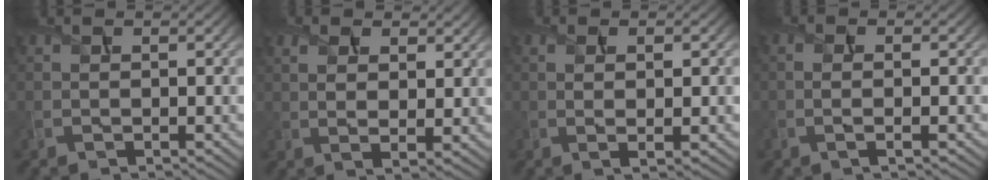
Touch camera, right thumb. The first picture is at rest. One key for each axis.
{"total": 4.7, "fx": 2.1, "fy": 2.3, "fz": 3.5, "tx": -0.071, "ty": -0.007, "tz": 0.040}
{"total": 2.9, "fx": 0.1, "fy": 0.7, "fz": 2.8, "tx": -0.051, "ty": -0.002, "tz": 0.005}
{"total": 1.9, "fx": -0.4, "fy": 0.4, "fz": 1.8, "tx": -0.035, "ty": -0.001, "tz": -0.013}